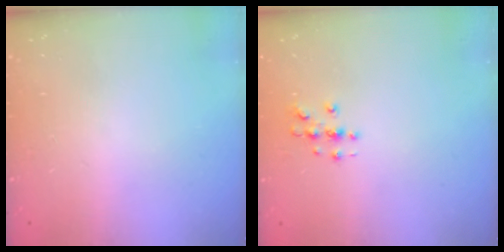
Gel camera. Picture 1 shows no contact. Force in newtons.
{"total": 2.8, "press": 2.8, "slide": 0.2}